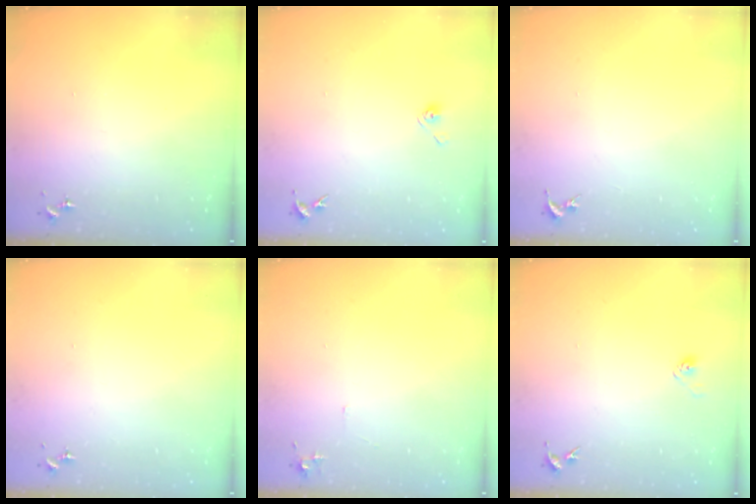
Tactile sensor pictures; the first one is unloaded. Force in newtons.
{"total": 4.3, "press": 3.9, "slide": 1.9}
{"total": 0.0}
{"total": 0.0}
{"total": 5.2, "press": 5.1, "slide": 0.7}
{"total": 3.2, "press": 3.0, "slide": 0.9}